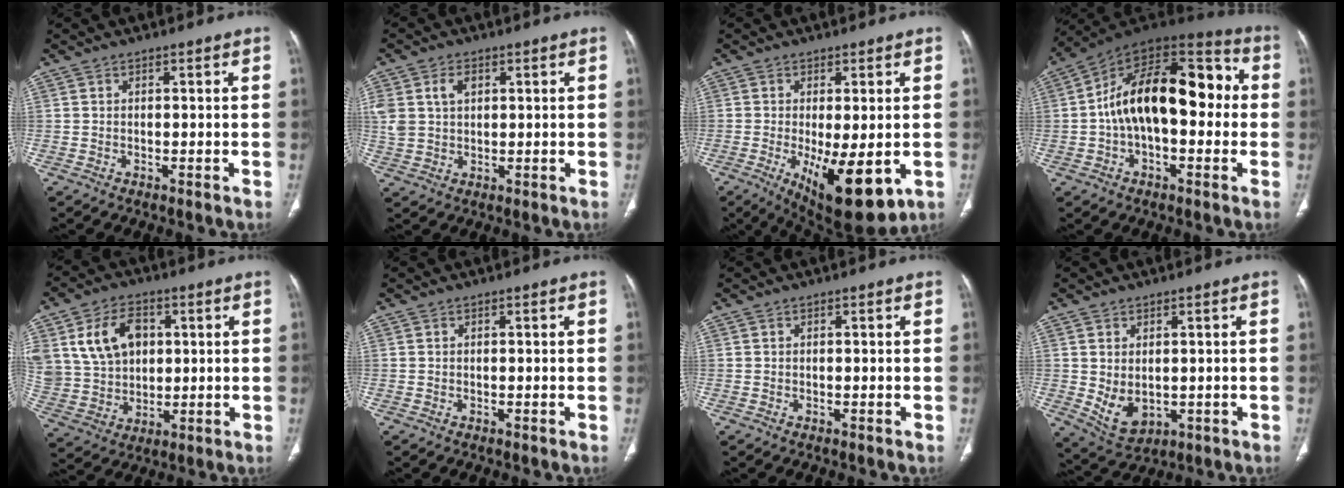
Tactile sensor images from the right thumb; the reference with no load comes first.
{"total": 7.7, "force": [2.5, 5.5, 4.8], "torque": [-0.107, 0.001, 0.056]}
{"total": 13.4, "force": [-3.6, 4.8, 12.0], "torque": [-0.181, -0.025, -0.038]}
{"total": 21.9, "force": [0.5, 11.9, 18.4], "torque": [-0.274, 0.056, -0.002]}
{"total": 14.4, "force": [4.4, 10.7, 8.6], "torque": [-0.139, -0.001, 0.094]}
{"total": 0.0}
{"total": 0.0}
{"total": 6.5, "force": [-0.2, 4.4, 4.8], "torque": [-0.079, -0.009, 0.021]}